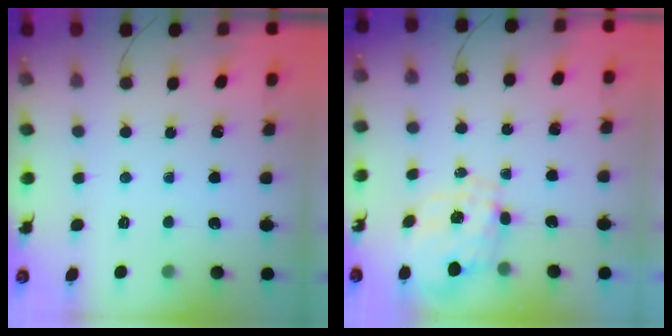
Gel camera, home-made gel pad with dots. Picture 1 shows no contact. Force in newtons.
{"total": 1.9, "press": 1.5, "slide": 1.1}